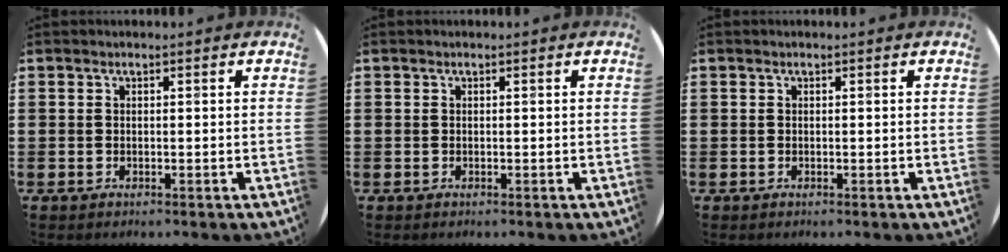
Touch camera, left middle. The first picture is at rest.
{"total": 0.0}
{"total": 0.0}